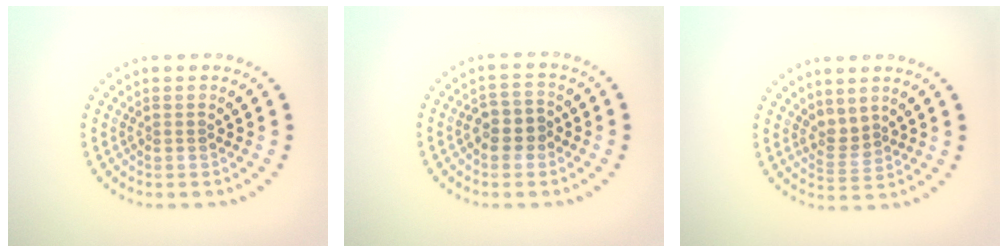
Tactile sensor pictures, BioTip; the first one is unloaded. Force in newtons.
{"total": 2.7, "press": 2.5, "slide": 0.9}
{"total": 1.9, "press": 1.3, "slide": 1.4}